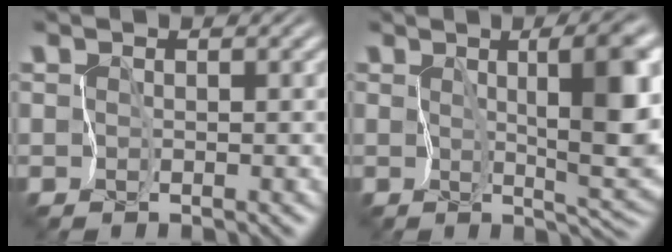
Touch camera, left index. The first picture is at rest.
{"total": 9.6, "force": [2.2, 2.8, 9.0], "torque": [-0.118, 0.002, 0.031]}